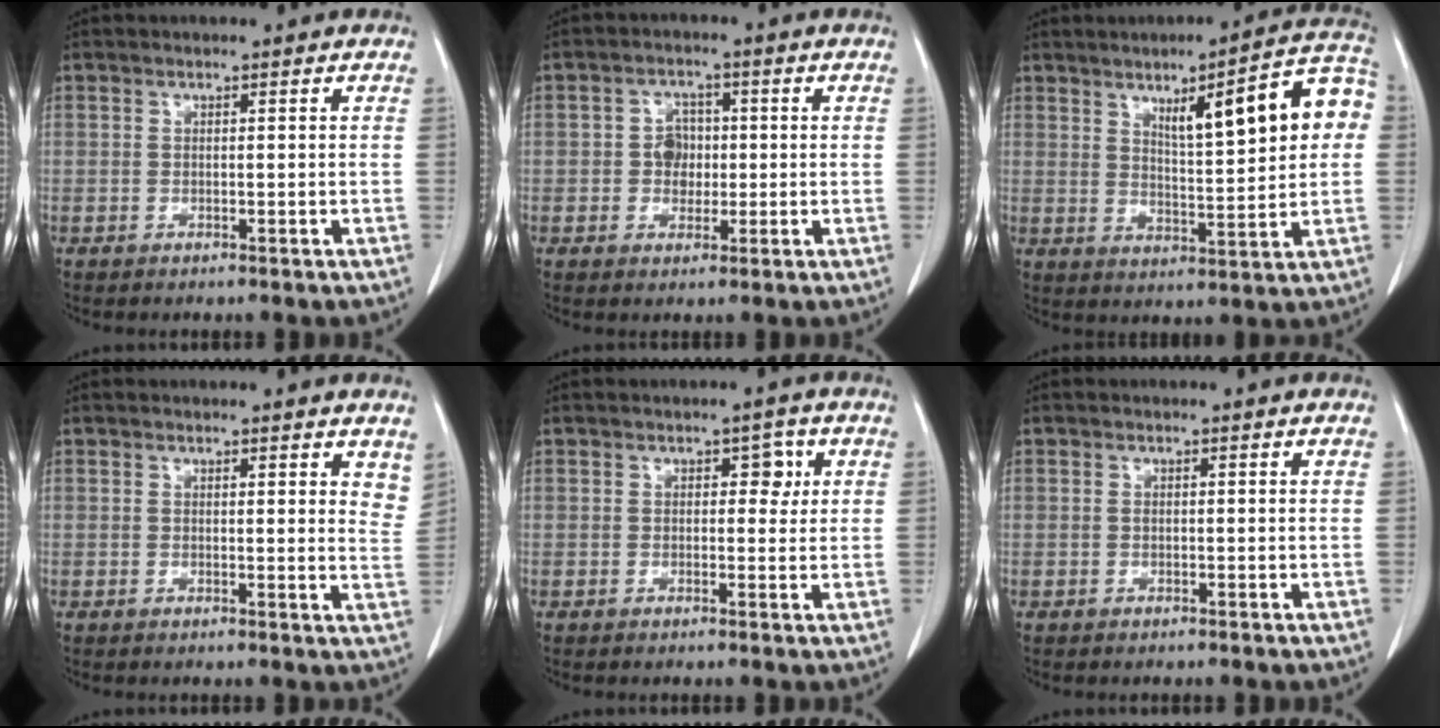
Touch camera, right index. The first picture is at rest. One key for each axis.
{"total": 3.7, "fx": -0.3, "fy": 3.1, "fz": 2.0, "tx": -0.030, "ty": 0.009, "tz": -0.006}
{"total": 13.5, "fx": 3.7, "fy": 2.2, "fz": 12.8, "tx": -0.176, "ty": 0.024, "tz": 0.054}
{"total": 4.2, "fx": 3.5, "fy": 1.0, "fz": 2.1, "tx": -0.022, "ty": -0.015, "tz": 0.028}
{"total": 2.5, "fx": 0.7, "fy": 1.5, "fz": 1.8, "tx": -0.019, "ty": 0.011, "tz": 0.008}
{"total": 0.0}